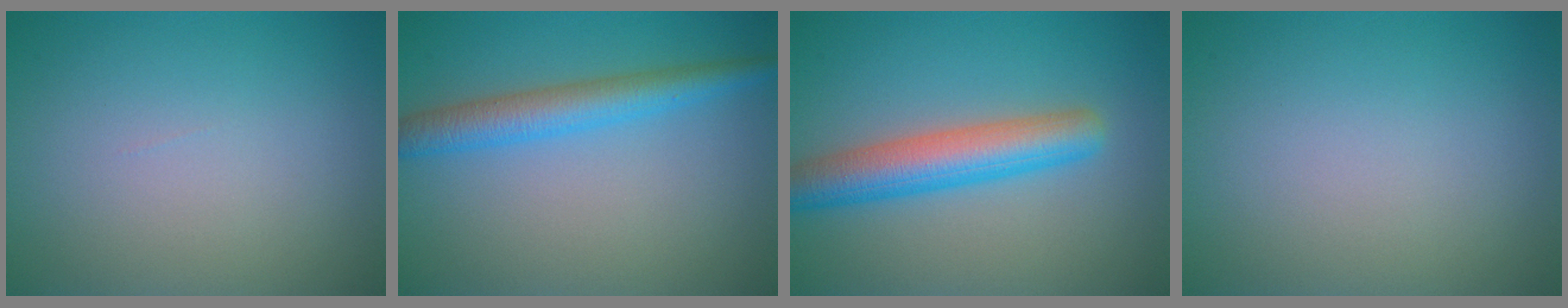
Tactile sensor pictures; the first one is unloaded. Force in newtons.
{"total": 3.9, "press": 3.9, "slide": 0.1}
{"total": 5.6, "press": 5.6, "slide": 0.1}
{"total": 0.0}